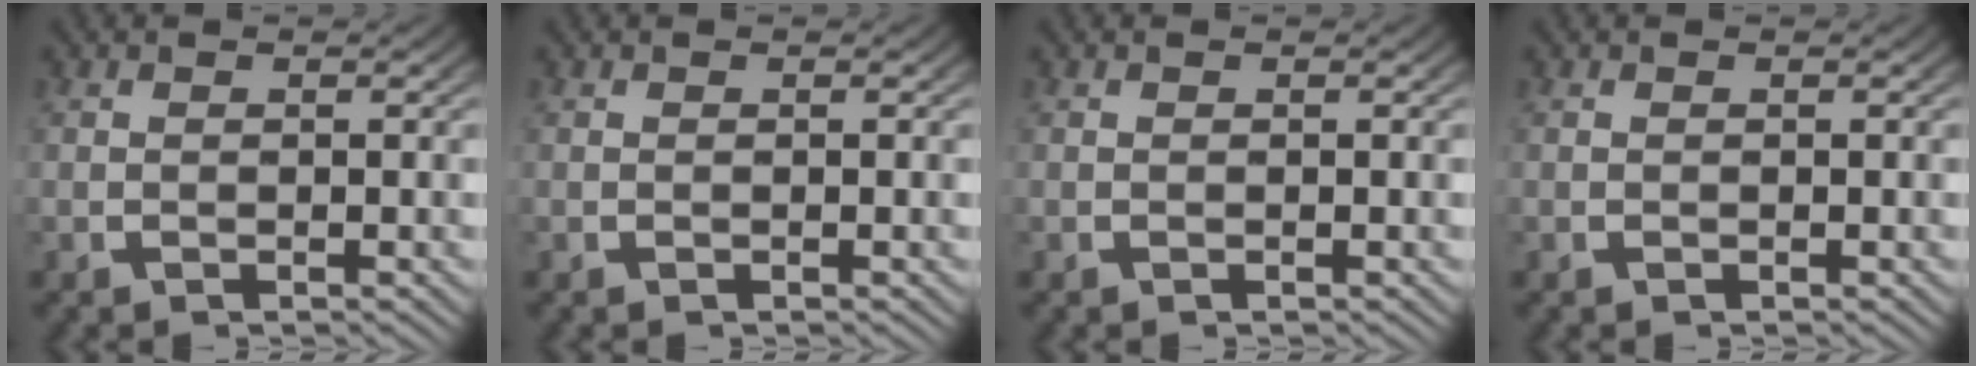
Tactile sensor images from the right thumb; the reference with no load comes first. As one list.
[{"total": 0.0}, {"total": 0.0}, {"total": 0.0}]